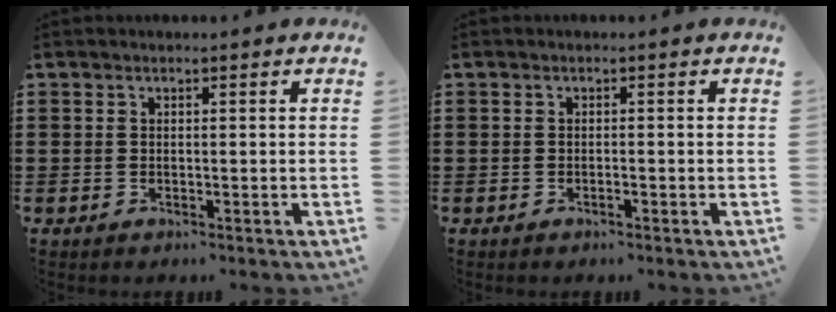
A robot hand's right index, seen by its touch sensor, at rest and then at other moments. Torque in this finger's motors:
{"motor_torque": [-0.16, -0.05, 0.01, 0.00]}